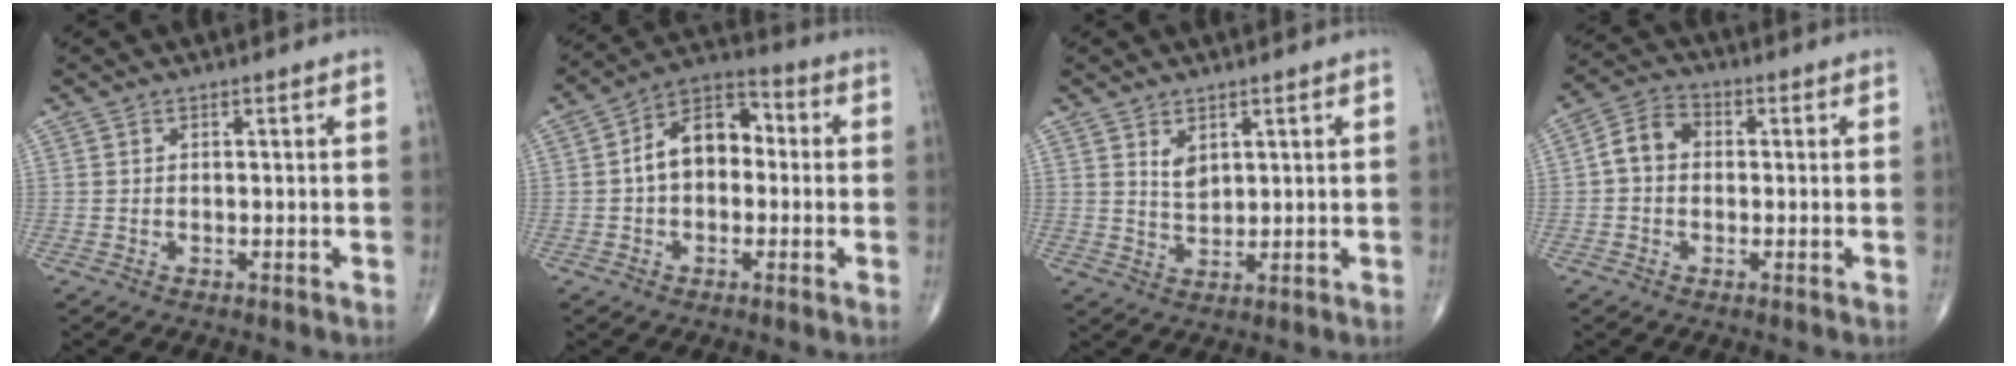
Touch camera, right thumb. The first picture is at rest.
{"total": 11.0, "force": [0.1, 7.3, 8.2], "torque": [-0.114, 0.037, -0.013]}
{"total": 3.2, "force": [1.7, 1.8, 2.1], "torque": [-0.030, -0.016, 0.038]}
{"total": 6.0, "force": [0.1, 4.6, 3.9], "torque": [-0.061, 0.022, -0.010]}